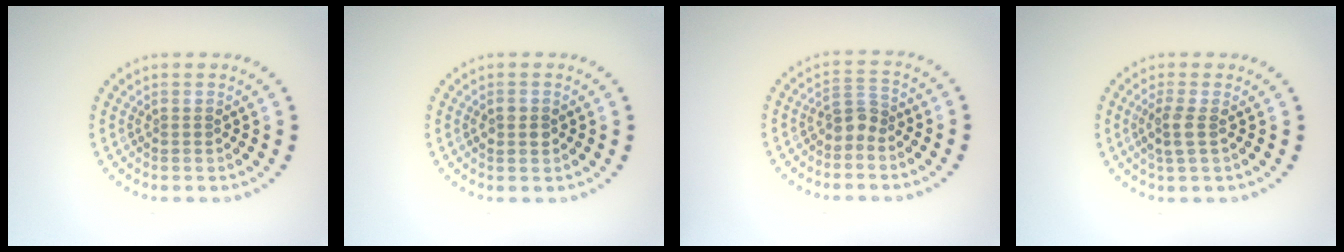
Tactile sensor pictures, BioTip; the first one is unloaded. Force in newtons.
{"total": 1.7, "press": 1.7, "slide": 0.1}
{"total": 2.2, "press": 1.7, "slide": 1.4}
{"total": 1.9, "press": 1.7, "slide": 0.9}